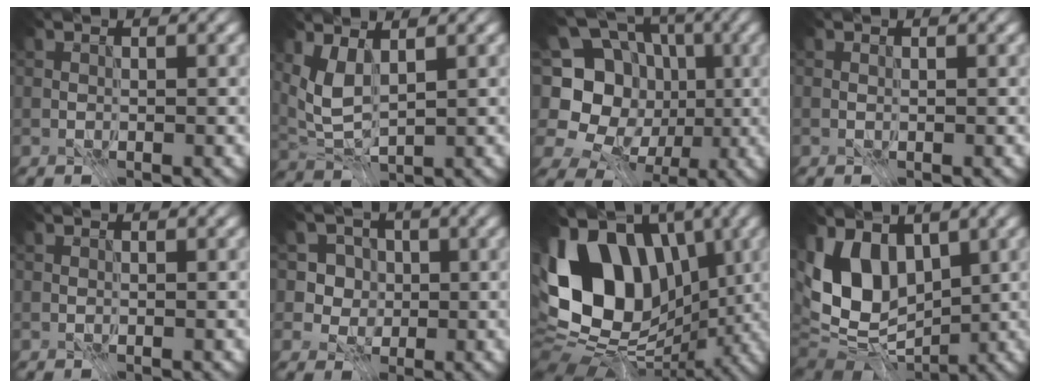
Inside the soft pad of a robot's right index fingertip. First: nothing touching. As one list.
[{"total": 3.2, "force": [1.0, 1.4, 2.7], "torque": [-0.065, -0.007, 0.023]}, {"total": 15.0, "force": [-3.3, 13.3, 6.2], "torque": [-0.152, 0.031, -0.077]}, {"total": 0.0}, {"total": 0.0}, {"total": 3.6, "force": [-0.1, 3.3, 1.5], "torque": [-0.017, -0.004, -0.013]}, {"total": 16.4, "force": [0.0, 11.6, 11.5], "torque": [-0.197, 0.006, 0.009]}, {"total": 11.2, "force": [0.2, 7.7, 8.1], "torque": [-0.135, -0.003, 0.004]}]